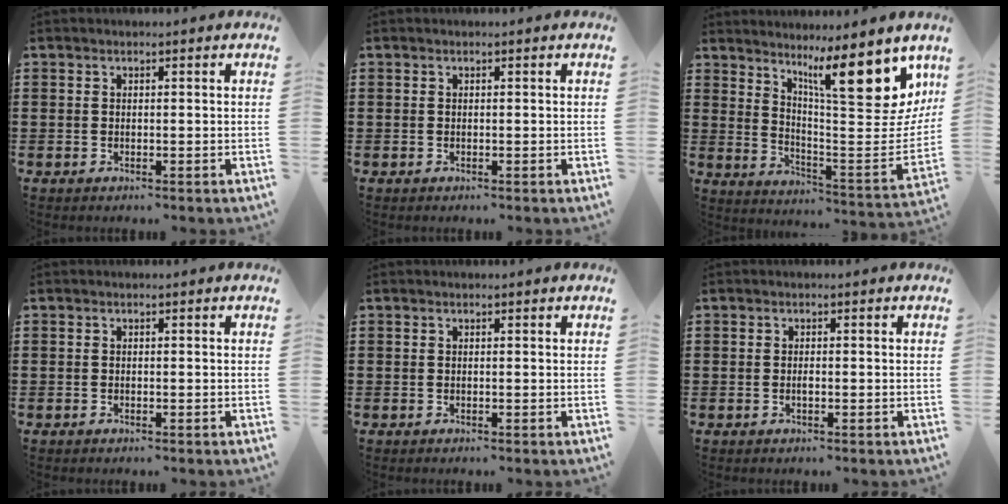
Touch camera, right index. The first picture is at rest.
{"total": 0.0}
{"total": 13.7, "force": [8.2, 3.2, 10.6], "torque": [-0.166, -0.055, 0.131]}
{"total": 0.0}
{"total": 0.0}
{"total": 0.7, "force": [-0.2, 0.2, 0.6], "torque": [-0.014, -0.004, -0.002]}